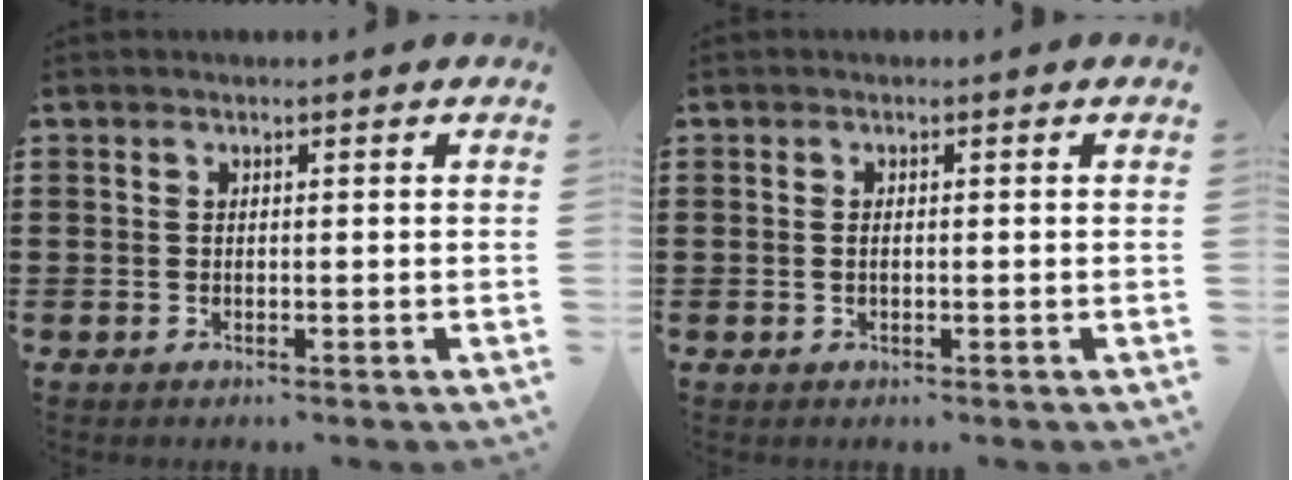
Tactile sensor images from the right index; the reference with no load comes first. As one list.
[{"total": 1.0, "force": [0.0, 0.4, 0.9], "torque": [-0.018, 0.002, -0.001]}]